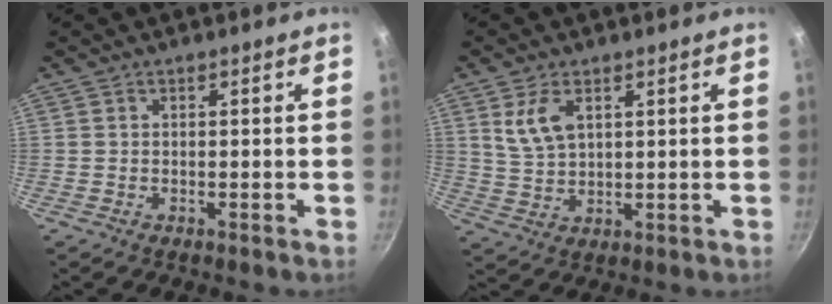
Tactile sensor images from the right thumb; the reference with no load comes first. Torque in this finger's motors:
{"motor_torque": [-0.60, 0.81, 0.35, -0.30, 0.06]}